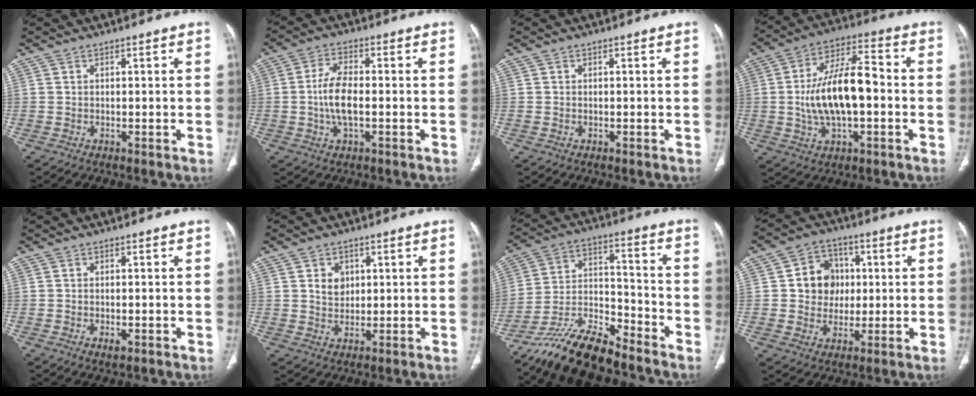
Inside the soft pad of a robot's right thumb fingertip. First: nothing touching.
{"total": 7.1, "force": [-0.9, 3.0, 6.4], "torque": [-0.134, 0.007, -0.020]}
{"total": 0.0}
{"total": 16.0, "force": [-1.3, 7.4, 14.1], "torque": [-0.251, 0.029, -0.025]}
{"total": 1.7, "force": [-0.6, 0.8, 1.3], "torque": [-0.023, -0.001, -0.007]}
{"total": 4.1, "force": [1.3, 3.3, 2.1], "torque": [-0.015, -0.007, 0.025]}
{"total": 14.9, "force": [-12.9, 4.0, 6.3], "torque": [-0.109, 0.077, -0.238]}
{"total": 9.7, "force": [1.0, 8.7, 4.3], "torque": [-0.020, 0.006, 0.014]}